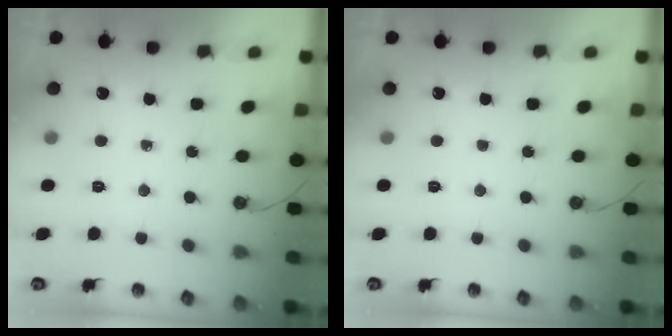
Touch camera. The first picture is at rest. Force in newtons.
{"total": 0.0}